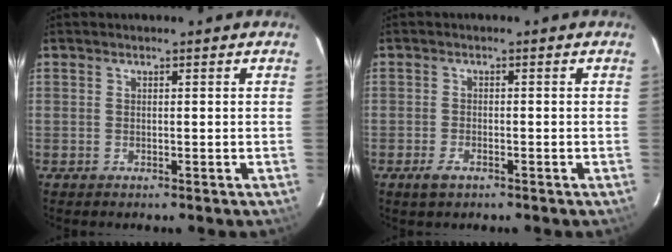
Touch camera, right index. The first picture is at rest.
{"total": 2.6, "force": [-1.6, 1.2, 1.6], "torque": [-0.036, -0.003, -0.030]}